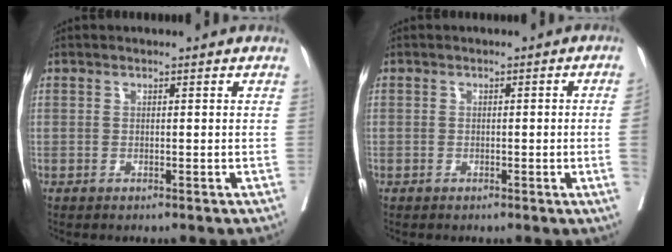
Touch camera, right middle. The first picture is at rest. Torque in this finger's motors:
{"motor_torque": [1.28, -0.86, 0.08, -0.21]}